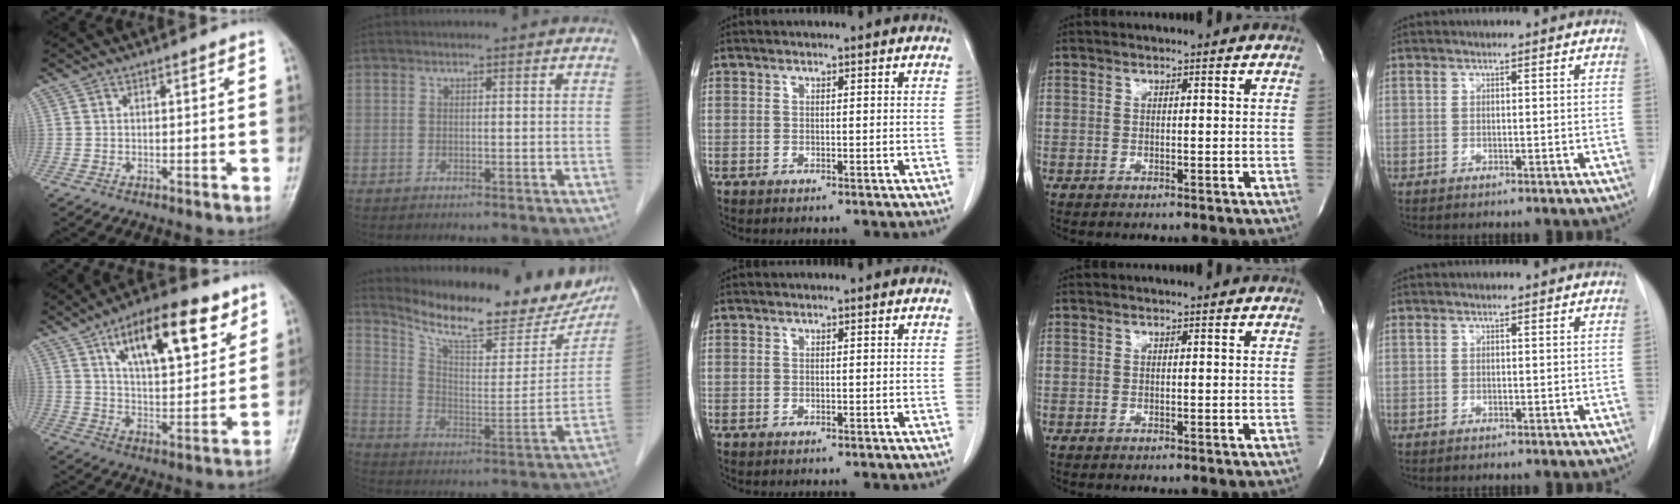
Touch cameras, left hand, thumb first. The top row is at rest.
{"thumb": {"total": 19.0, "force": [9.7, 7.9, 14.4], "torque": [-0.186, -0.032, 0.158]}, "index": {"total": 22.2, "force": [20.0, 4.9, 8.5], "torque": [-0.134, -0.047, 0.278]}}